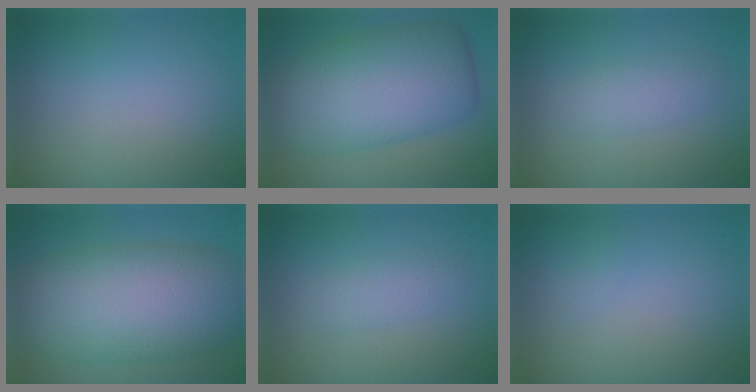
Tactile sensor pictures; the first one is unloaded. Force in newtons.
{"total": 10.1, "press": 10.1, "slide": 0.3}
{"total": 2.2, "press": 2.2, "slide": 0.2}
{"total": 12.0, "press": 12.0, "slide": 0.3}
{"total": 1.9, "press": 1.9, "slide": 0.0}
{"total": 0.5, "press": 0.5, "slide": 0.0}